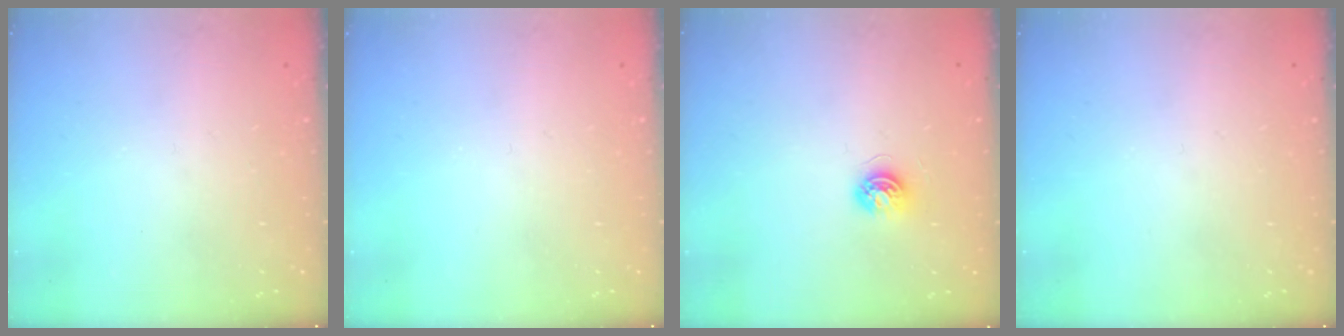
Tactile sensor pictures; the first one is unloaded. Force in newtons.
{"total": 0.0}
{"total": 5.4, "press": 5.4, "slide": 0.5}
{"total": 0.0}